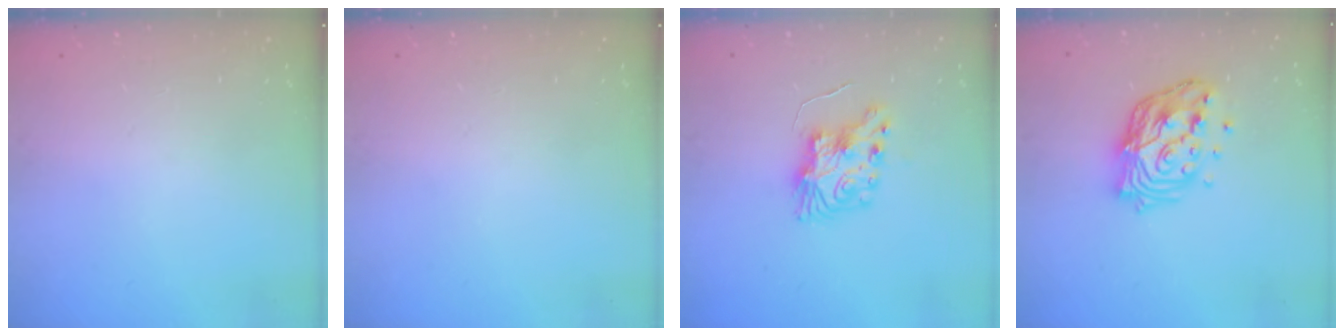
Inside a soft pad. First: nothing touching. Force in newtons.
{"total": 0.0}
{"total": 9.1, "press": 9.1, "slide": 0.3}
{"total": 14.8, "press": 14.7, "slide": 1.5}